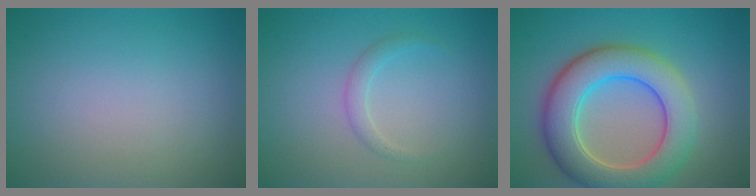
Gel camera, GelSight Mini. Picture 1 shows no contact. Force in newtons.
{"total": 1.2, "press": 1.2, "slide": 0.0}
{"total": 8.3, "press": 8.3, "slide": 0.6}